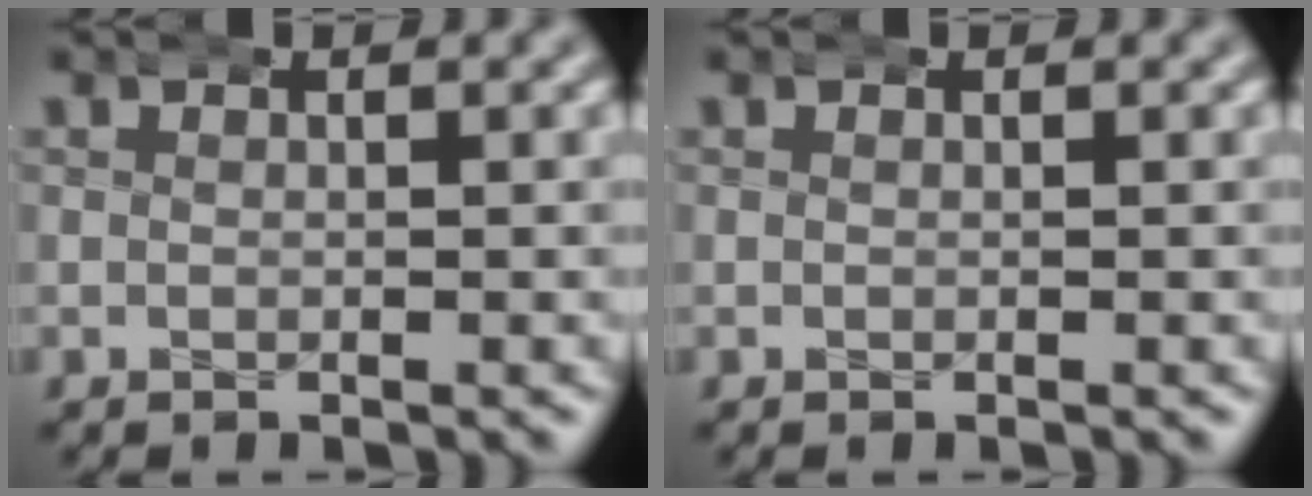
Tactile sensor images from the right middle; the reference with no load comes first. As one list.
[{"total": 0.0}]